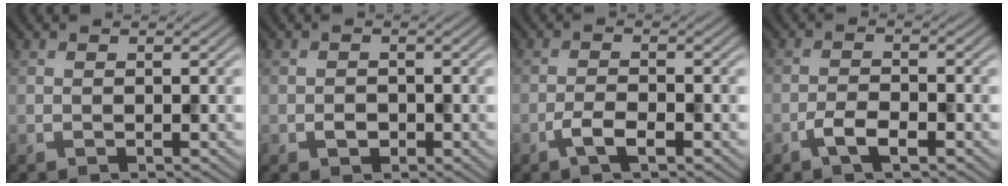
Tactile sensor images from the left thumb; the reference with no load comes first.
{"total": 1.4, "force": [-0.6, 1.1, 0.6], "torque": [-0.010, -0.002, -0.013]}
{"total": 2.8, "force": [-1.6, 0.8, 2.1], "torque": [-0.047, 0.002, -0.035]}
{"total": 3.2, "force": [-1.9, 1.0, 2.4], "torque": [-0.051, 0.002, -0.041]}